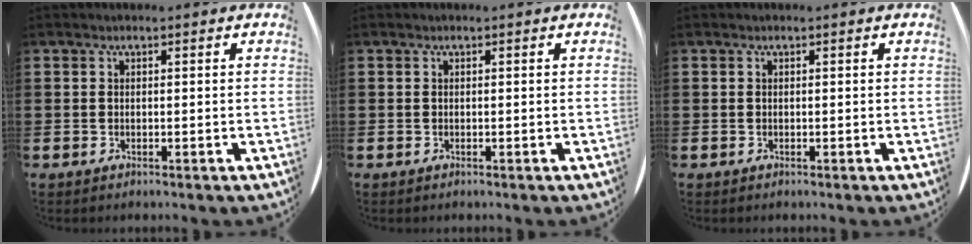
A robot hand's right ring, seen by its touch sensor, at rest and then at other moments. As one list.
[{"total": 0.0}, {"total": 0.0}]